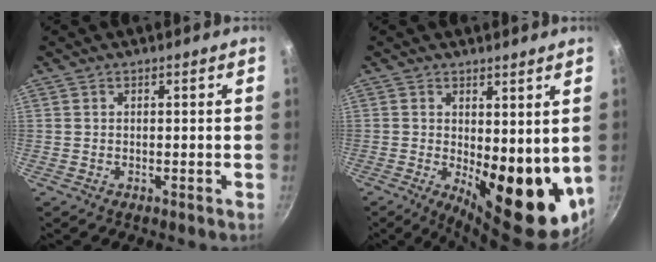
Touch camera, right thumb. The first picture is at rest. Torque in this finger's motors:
{"motor_torque": [2.44, 2.57, 2.23, -0.33, 0.49]}